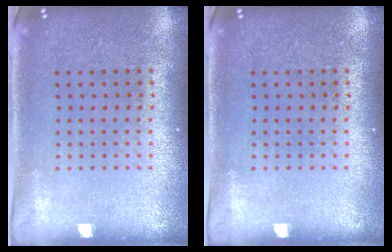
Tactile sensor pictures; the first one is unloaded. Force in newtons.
{"total": 0.0}